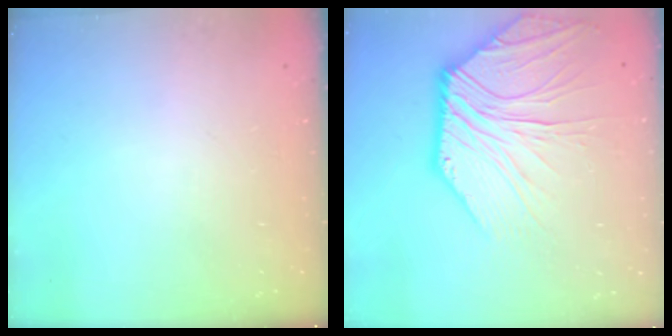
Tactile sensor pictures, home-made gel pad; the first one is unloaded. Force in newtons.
{"total": 11.0, "press": 10.9, "slide": 1.5}